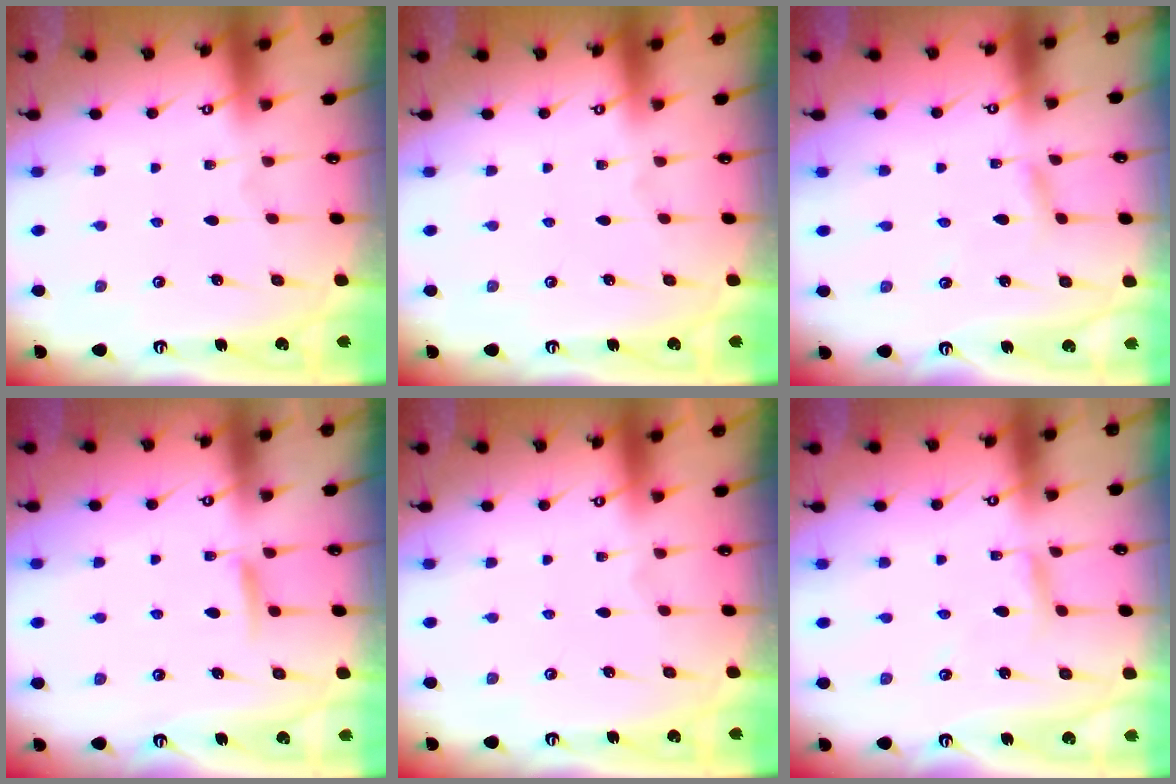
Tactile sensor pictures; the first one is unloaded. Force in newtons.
{"total": 0.0}
{"total": 2.5, "press": 2.5, "slide": 0.2}
{"total": 7.2, "press": 7.1, "slide": 1.0}
{"total": 0.0}
{"total": 2.9, "press": 2.9, "slide": 0.2}